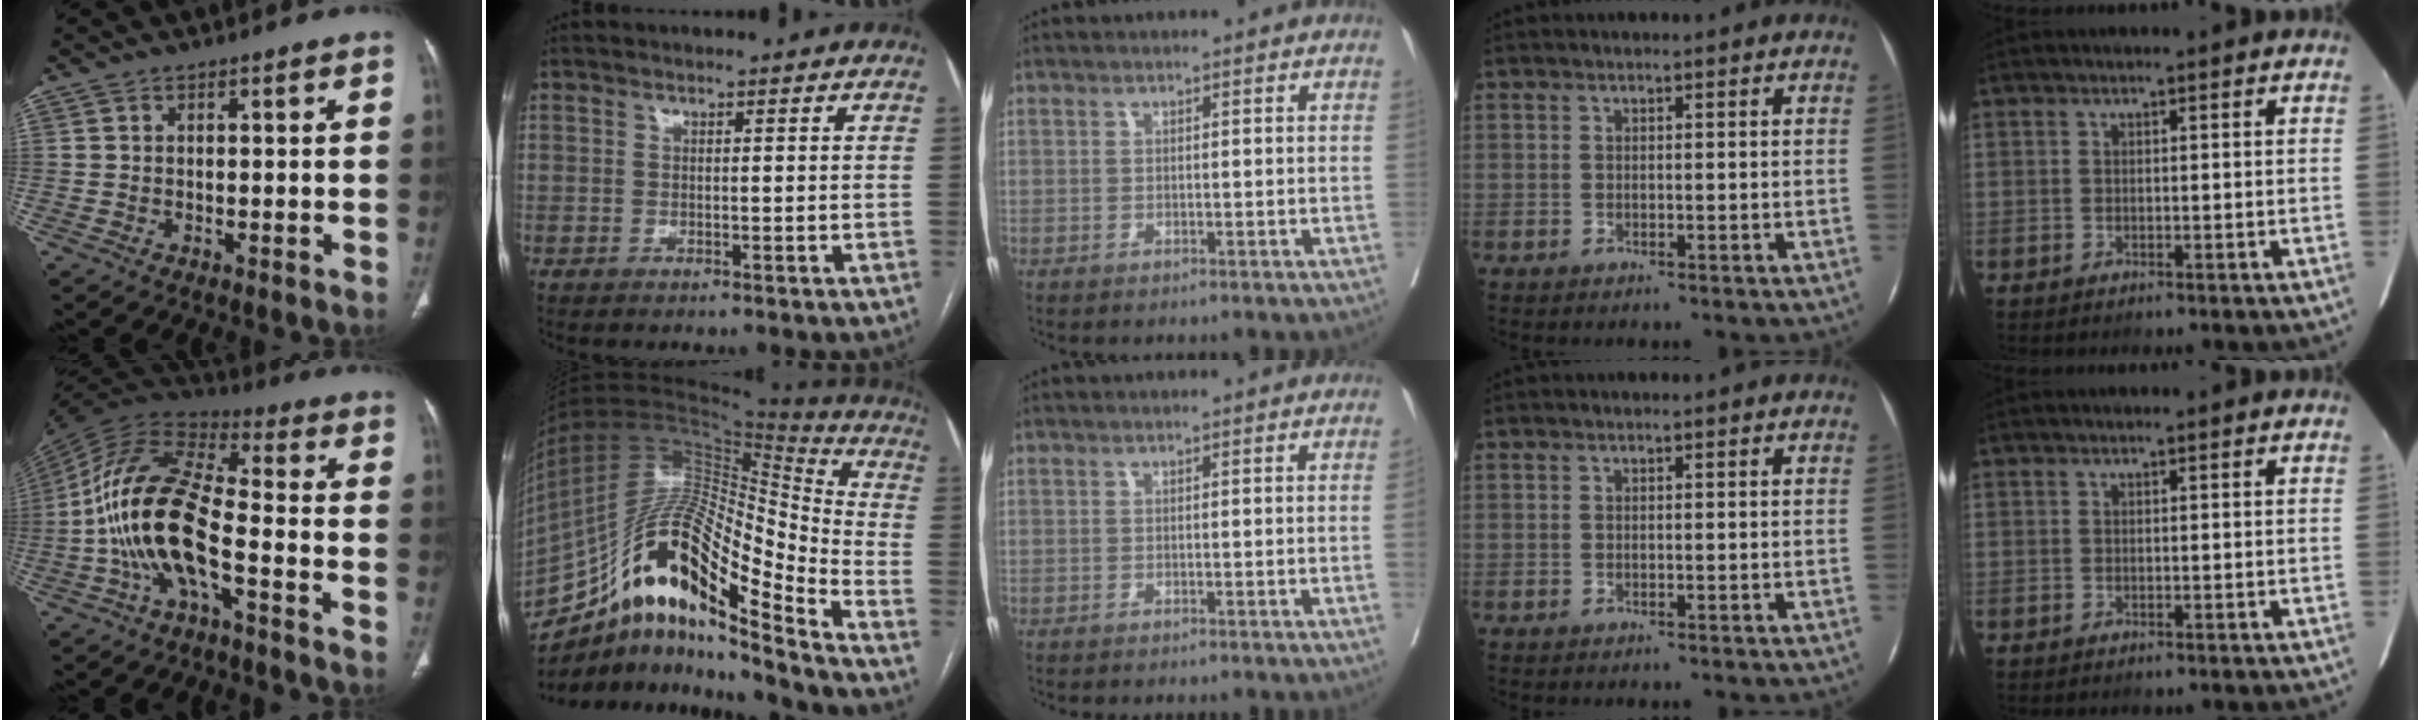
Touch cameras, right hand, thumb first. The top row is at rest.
{"thumb": {"total": 17.6, "force": [-5.1, 7.0, 15.3], "torque": [-0.303, 0.053, -0.098]}, "index": {"total": 24.8, "force": [-14.3, 5.3, 19.5], "torque": [-0.357, 0.014, -0.250]}, "middle": {"total": 0.6, "force": [0.0, -0.2, 0.5], "torque": [-0.004, 0.002, 0.002]}}